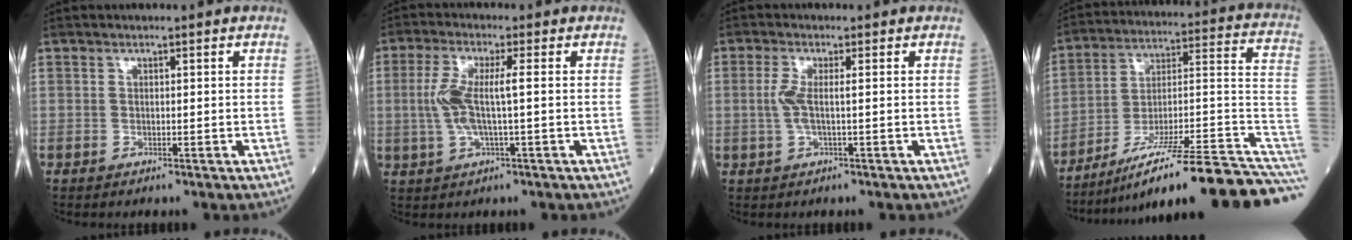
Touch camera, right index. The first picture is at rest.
{"total": 6.5, "force": [0.1, 1.0, 6.4], "torque": [-0.149, 0.010, 0.000]}
{"total": 3.2, "force": [0.1, 0.5, 3.1], "torque": [-0.076, 0.001, -0.001]}
{"total": 25.7, "force": [-18.5, 1.3, 17.7], "torque": [-0.171, 0.026, -0.285]}